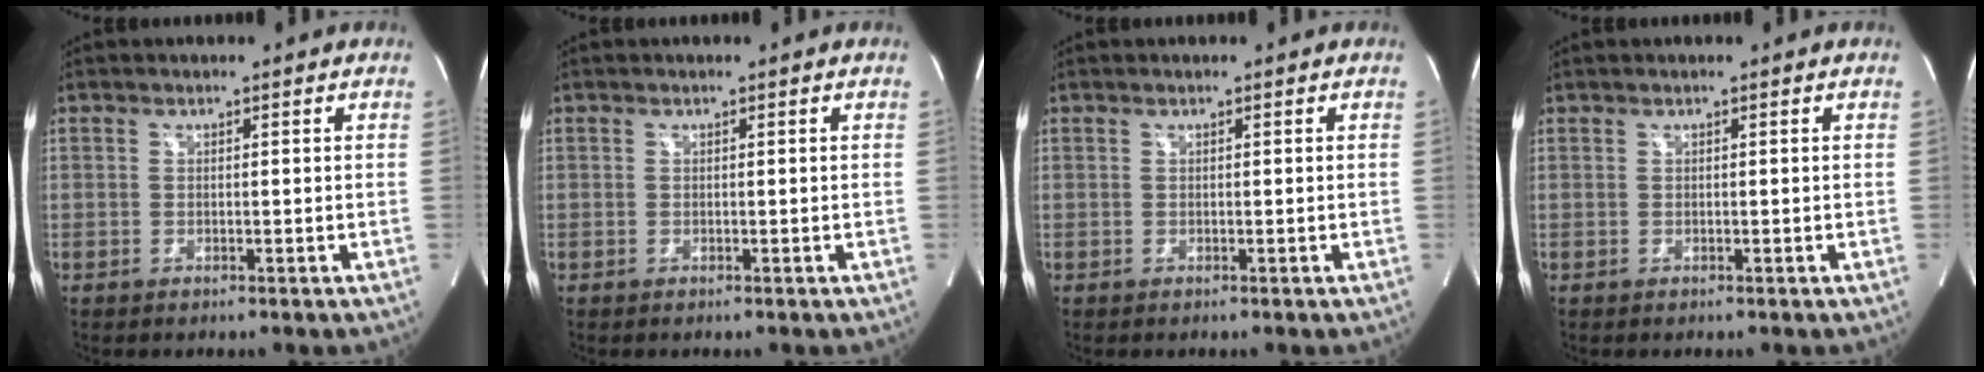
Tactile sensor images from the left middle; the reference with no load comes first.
{"total": 0.0}
{"total": 0.0}
{"total": 0.0}